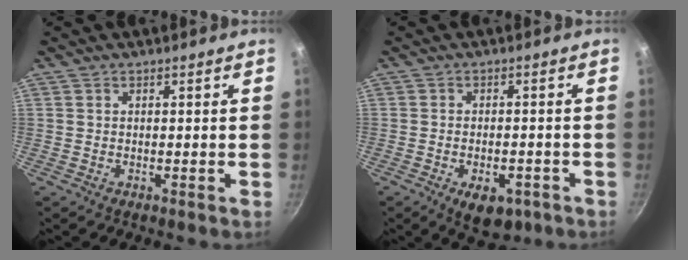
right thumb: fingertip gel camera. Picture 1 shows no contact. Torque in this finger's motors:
{"motor_torque": [-0.15, 0.27, 0.26, 0.43, 0.15]}